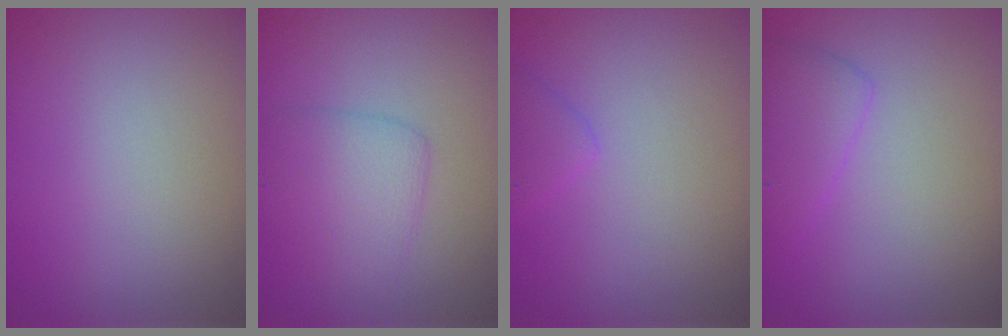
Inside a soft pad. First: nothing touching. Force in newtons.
{"total": 3.3, "press": 3.3, "slide": 0.1}
{"total": 1.5, "press": 1.5, "slide": 0.1}
{"total": 2.6, "press": 2.6, "slide": 0.2}